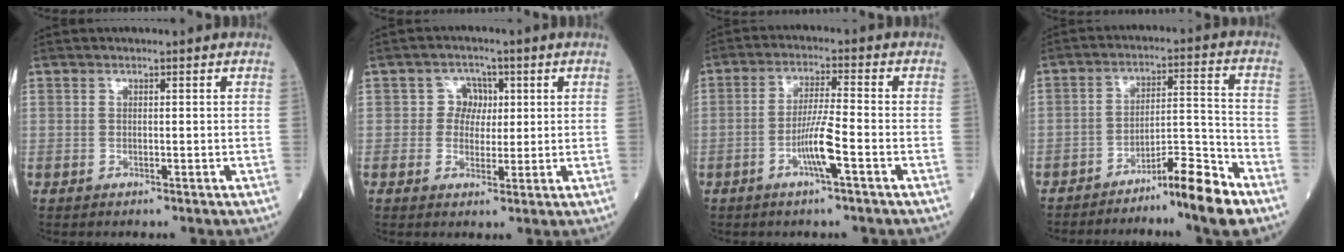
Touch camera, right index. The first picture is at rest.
{"total": 3.8, "force": [0.7, 3.4, 1.4], "torque": [-0.011, 0.009, 0.008]}
{"total": 6.0, "force": [-2.4, -0.3, 5.5], "torque": [-0.110, -0.001, -0.047]}
{"total": 8.7, "force": [-6.5, 0.0, 5.7], "torque": [-0.083, 0.015, -0.108]}